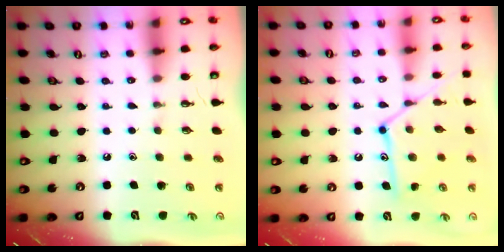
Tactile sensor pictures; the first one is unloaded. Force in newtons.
{"total": 14.1, "press": 14.1, "slide": 0.9}